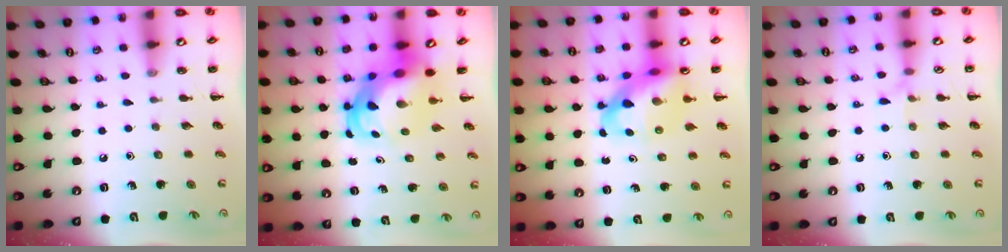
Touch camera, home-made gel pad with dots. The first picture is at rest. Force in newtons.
{"total": 7.7, "press": 7.4, "slide": 2.3}
{"total": 12.5, "press": 12.1, "slide": 3.4}
{"total": 5.0, "press": 4.7, "slide": 1.7}